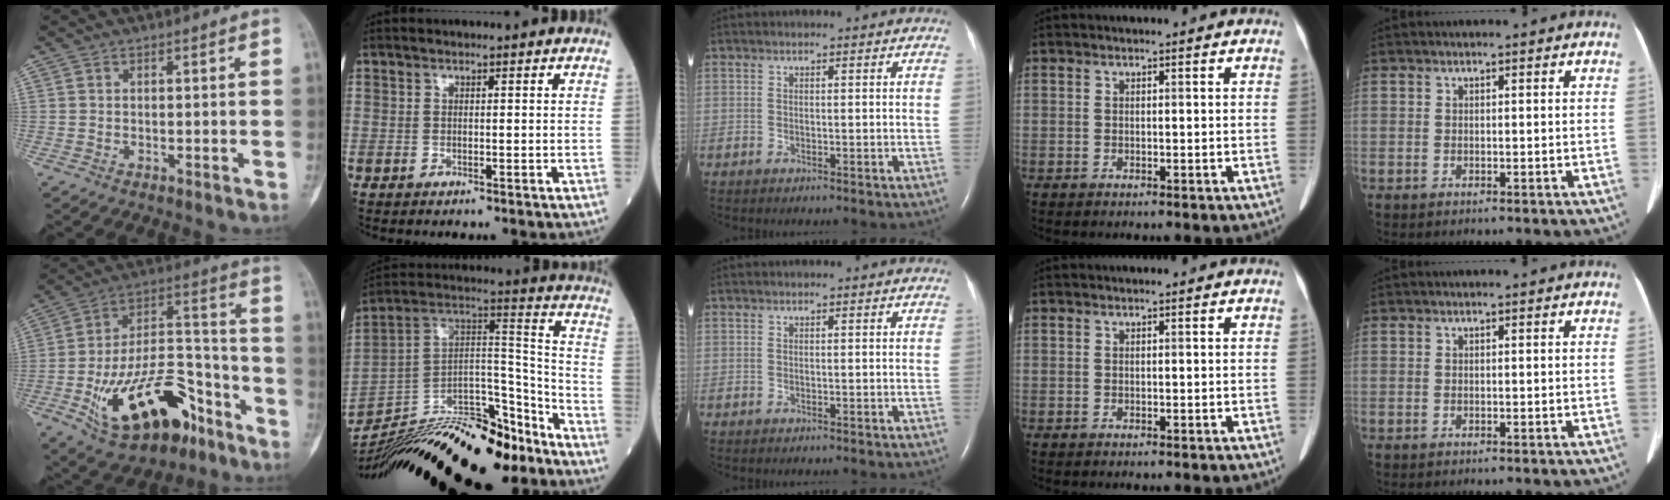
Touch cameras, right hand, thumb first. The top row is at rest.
{"thumb": {"total": 25.7, "force": [-12.6, 12.6, 18.5], "torque": [-0.308, 0.077, -0.198]}, "index": {"total": 25.2, "force": [-21.6, 4.3, 12.2], "torque": [-0.215, 0.010, -0.359]}}